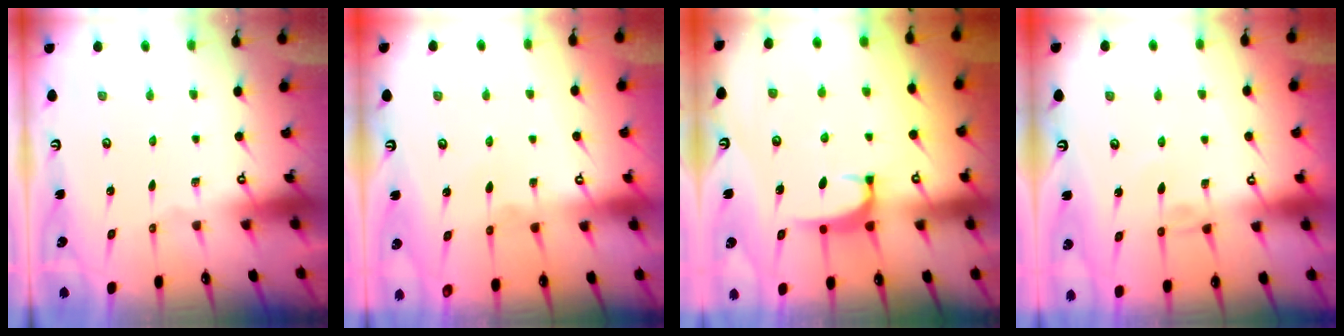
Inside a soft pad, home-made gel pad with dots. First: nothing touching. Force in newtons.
{"total": 3.4, "press": 3.4, "slide": 0.1}
{"total": 1.7, "press": 1.6, "slide": 0.5}
{"total": 3.5, "press": 3.5, "slide": 0.2}